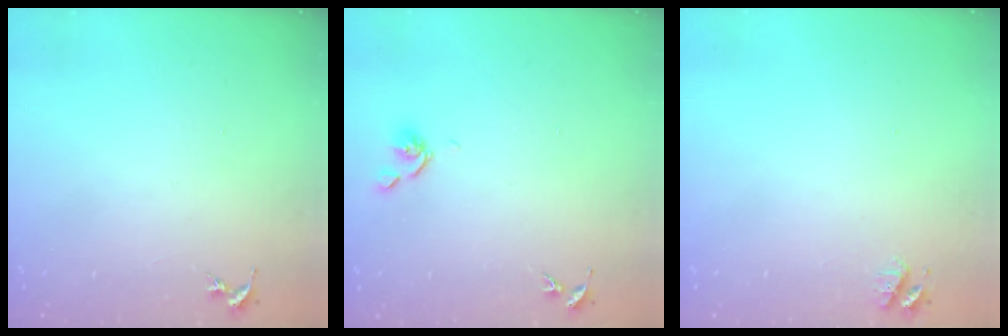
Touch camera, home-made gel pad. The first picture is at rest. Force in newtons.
{"total": 6.0, "press": 5.9, "slide": 0.8}
{"total": 4.7, "press": 4.7, "slide": 0.7}